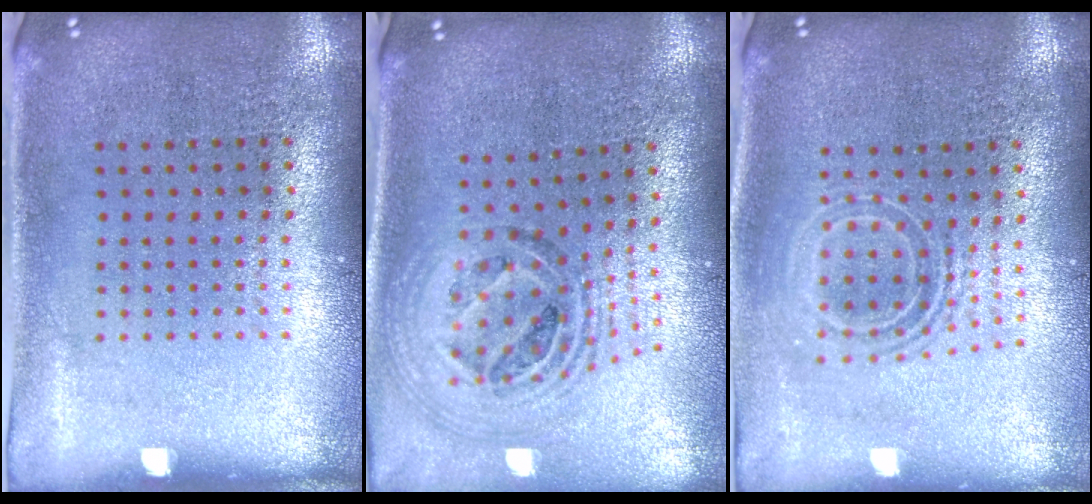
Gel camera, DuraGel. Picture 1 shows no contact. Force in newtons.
{"total": 1.7, "press": 1.5, "slide": 0.8}
{"total": 1.7, "press": 1.2, "slide": 1.1}